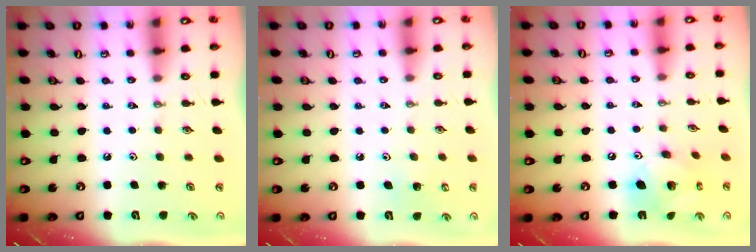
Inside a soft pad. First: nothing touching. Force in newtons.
{"total": 4.5, "press": 4.5, "slide": 0.4}
{"total": 14.0, "press": 13.9, "slide": 1.1}